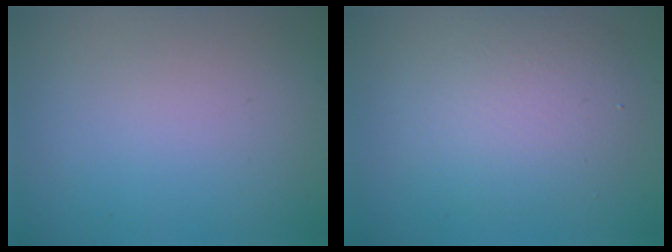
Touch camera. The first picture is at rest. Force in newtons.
{"total": 4.6, "press": 4.5, "slide": 0.4}